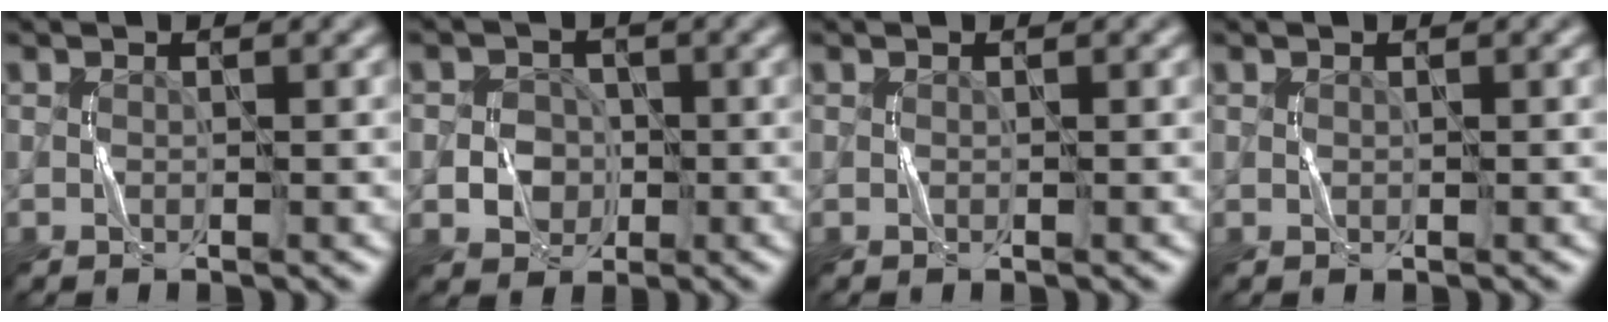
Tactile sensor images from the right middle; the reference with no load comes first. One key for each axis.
{"total": 2.5, "fx": -0.6, "fy": 2.2, "fz": 1.0, "tx": -0.009, "ty": 0.001, "tz": -0.016}
{"total": 0.0}
{"total": 0.0}